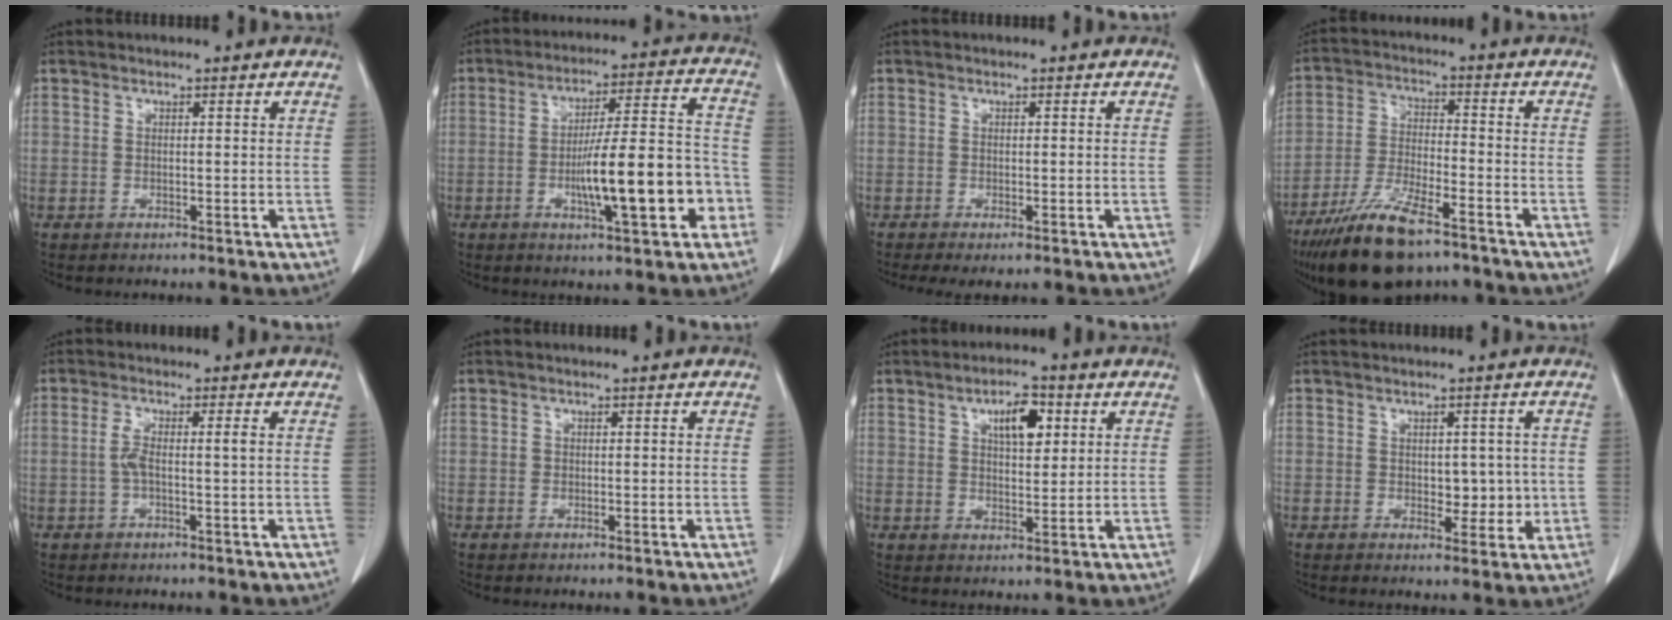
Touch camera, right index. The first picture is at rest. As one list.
[{"total": 14.6, "force": [-4.3, 2.3, 13.7], "torque": [-0.217, 0.016, -0.061]}, {"total": 2.7, "force": [-1.8, 0.5, 1.9], "torque": [-0.032, -0.010, -0.028]}, {"total": 13.4, "force": [-9.4, 3.3, 8.9], "torque": [-0.175, -0.025, -0.170]}, {"total": 3.0, "force": [-0.2, 0.2, 3.0], "torque": [-0.066, 0.009, -0.003]}, {"total": 0.6, "force": [0.0, 0.5, 0.2], "torque": [-0.001, 0.004, 0.000]}, {"total": 6.1, "force": [2.5, 2.4, 5.1], "torque": [-0.083, 0.006, 0.042]}, {"total": 4.3, "force": [0.0, 2.6, 3.4], "torque": [-0.036, 0.000, 0.007]}]